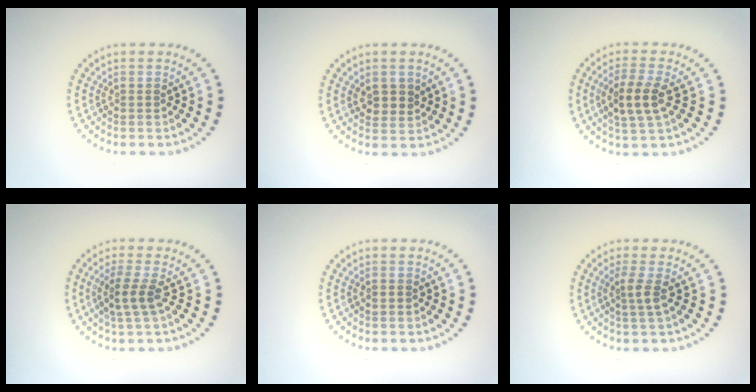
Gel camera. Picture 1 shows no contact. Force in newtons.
{"total": 2.0, "press": 1.9, "slide": 0.7}
{"total": 3.5, "press": 3.3, "slide": 1.4}
{"total": 2.4, "press": 2.1, "slide": 1.2}
{"total": 0.9, "press": 0.9, "slide": 0.1}
{"total": 1.8, "press": 1.3, "slide": 1.2}